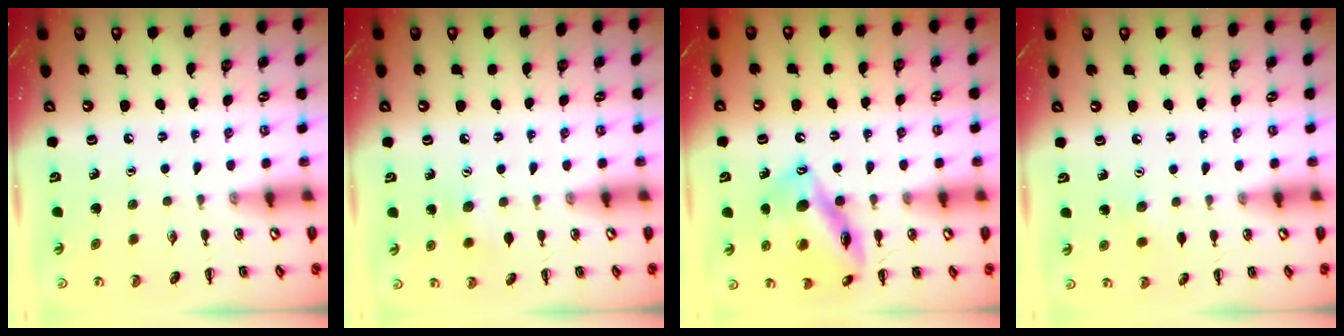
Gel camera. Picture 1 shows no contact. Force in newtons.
{"total": 7.7, "press": 7.5, "slide": 1.6}
{"total": 16.3, "press": 16.1, "slide": 2.9}
{"total": 2.8, "press": 2.8, "slide": 0.7}